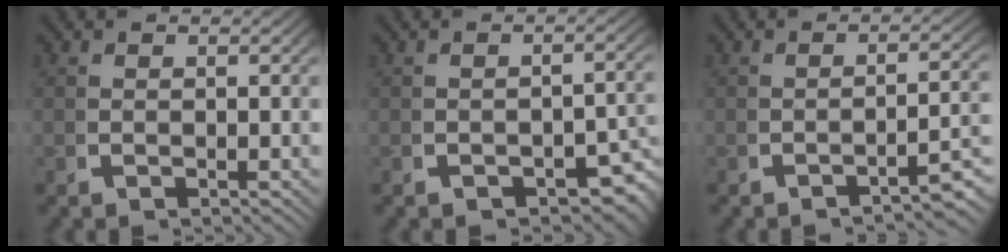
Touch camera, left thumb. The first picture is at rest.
{"total": 3.2, "force": [-1.8, 1.5, 2.2], "torque": [-0.026, -0.010, -0.022]}
{"total": 3.9, "force": [-2.6, 0.8, 2.8], "torque": [-0.036, 0.000, -0.036]}